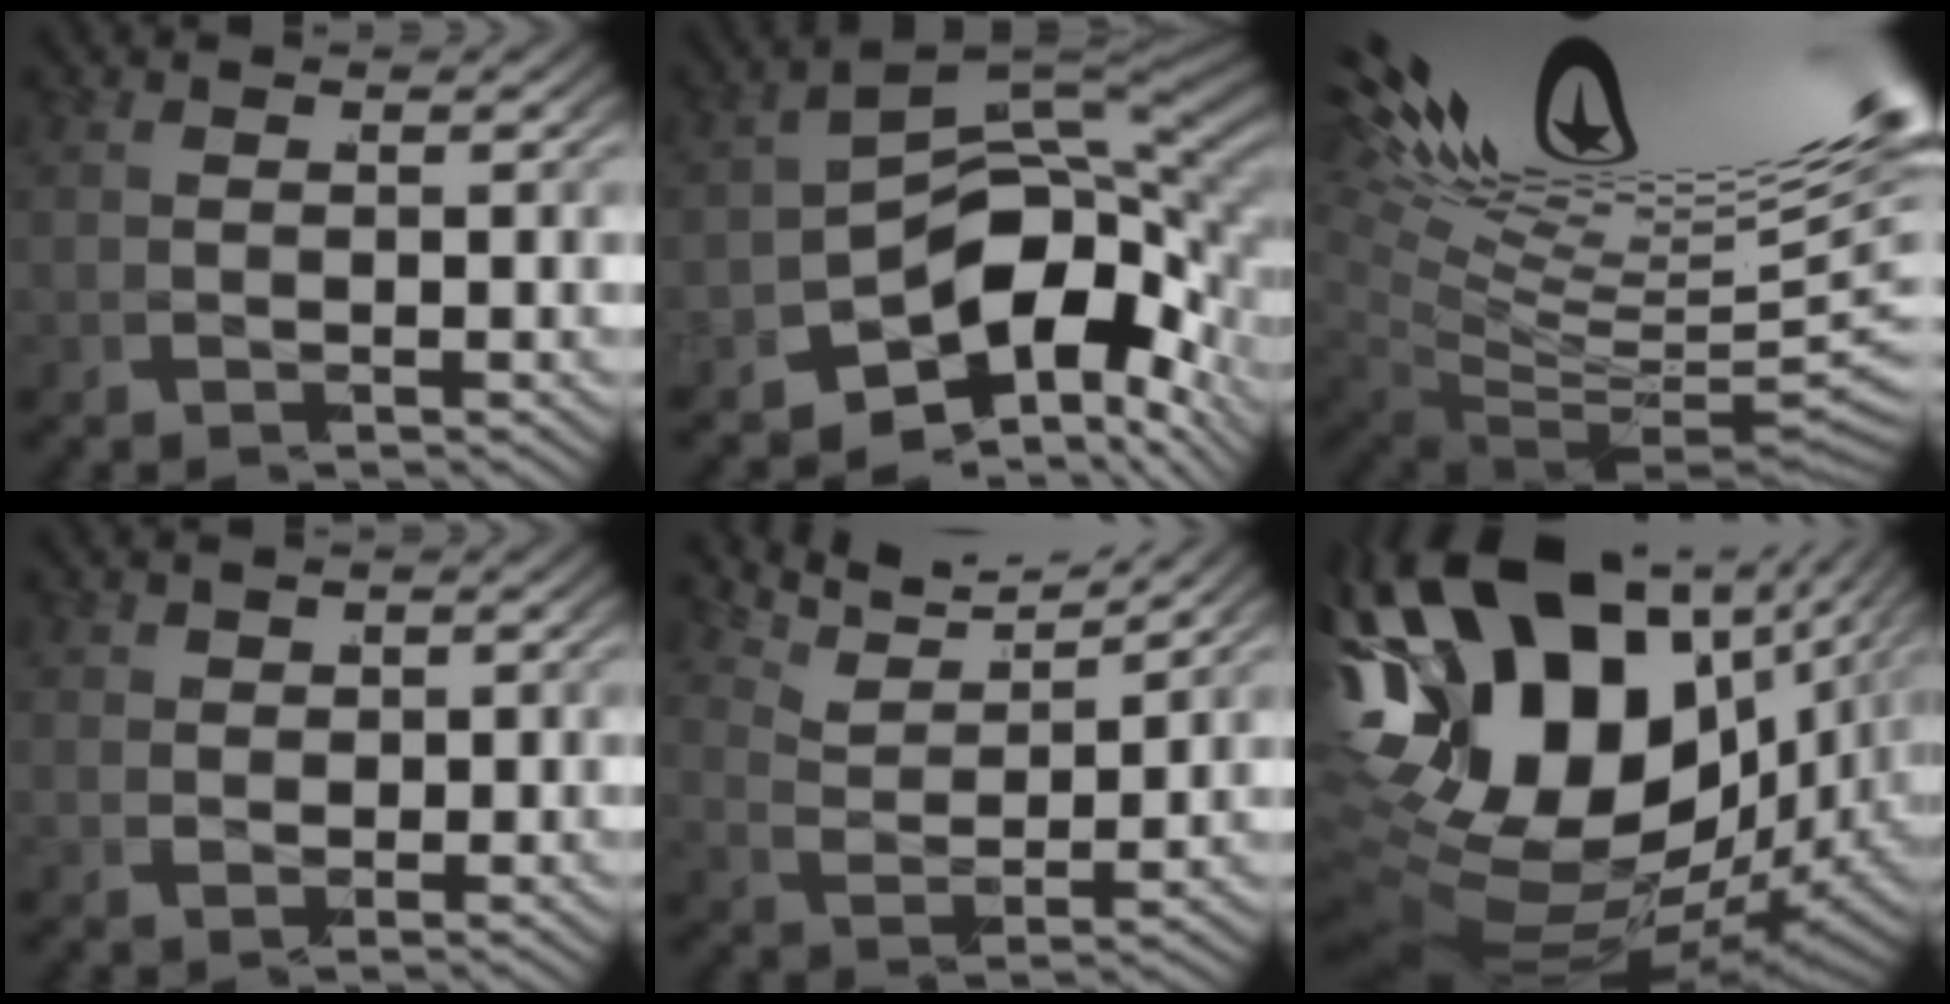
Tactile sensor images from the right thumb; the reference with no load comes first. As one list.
[{"total": 13.9, "force": [-5.6, 8.3, 9.6], "torque": [-0.148, -0.039, -0.082]}, {"total": 15.2, "force": [1.0, 9.0, 12.3], "torque": [-0.198, -0.025, 0.027]}, {"total": 1.1, "force": [0.4, -0.3, -1.0], "torque": [0.021, 0.008, 0.011]}, {"total": 4.0, "force": [3.3, 1.3, 1.7], "torque": [-0.048, 0.008, 0.052]}, {"total": 23.6, "force": [-1.6, 16.3, 16.9], "torque": [-0.361, -0.047, -0.013]}]